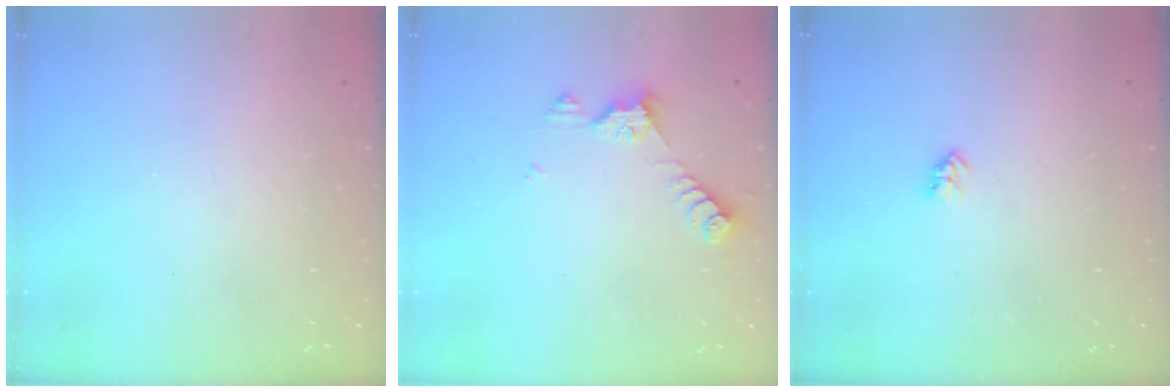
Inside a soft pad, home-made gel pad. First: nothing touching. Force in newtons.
{"total": 6.7, "press": 6.7, "slide": 0.4}
{"total": 2.6, "press": 2.6, "slide": 0.4}